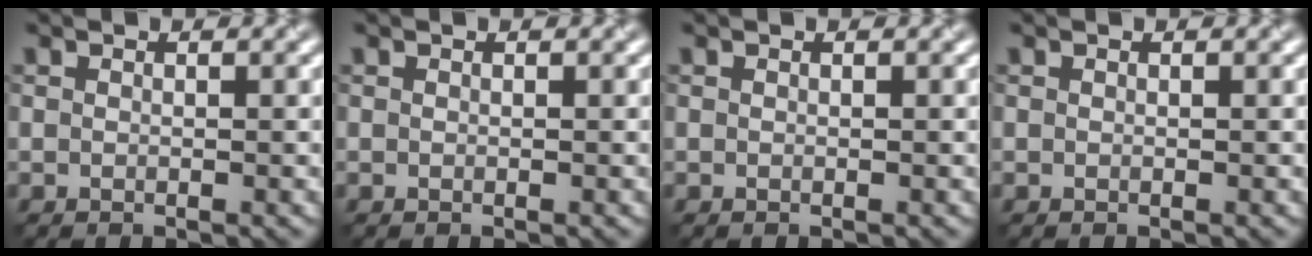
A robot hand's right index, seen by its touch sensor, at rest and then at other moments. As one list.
[{"total": 0.0}, {"total": 0.0}, {"total": 0.0}]